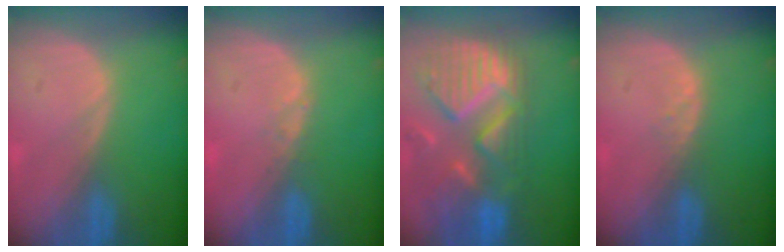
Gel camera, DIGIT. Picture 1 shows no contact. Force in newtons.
{"total": 0.8, "press": 0.7, "slide": 0.1}
{"total": 13.2, "press": 11.2, "slide": 7.0}
{"total": 1.0, "press": 1.0, "slide": 0.2}